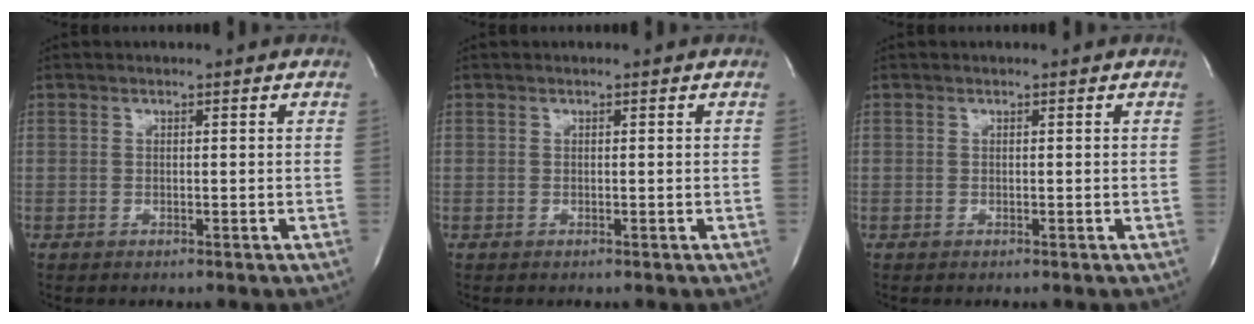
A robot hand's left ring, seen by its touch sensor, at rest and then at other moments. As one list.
[{"total": 0.0}, {"total": 0.0}]